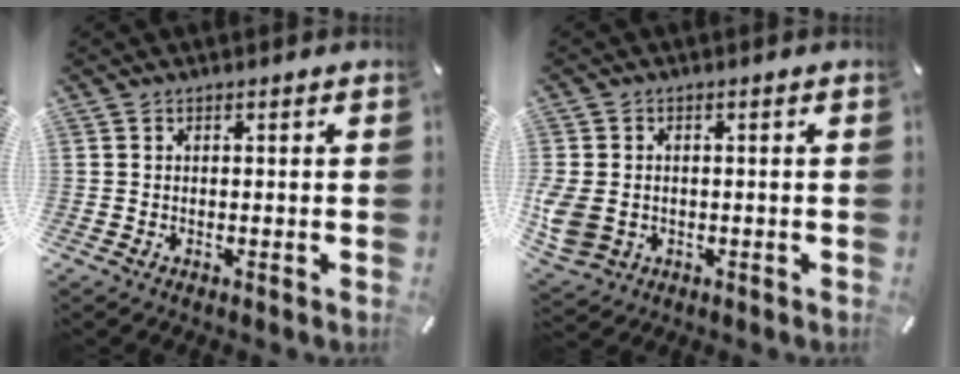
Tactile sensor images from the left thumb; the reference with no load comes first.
{"total": 6.5, "force": [-0.9, 5.3, 3.7], "torque": [-0.104, 0.000, -0.017]}